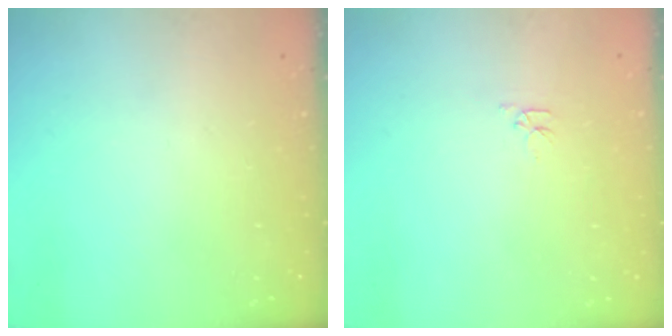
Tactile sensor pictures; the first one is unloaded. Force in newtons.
{"total": 2.8, "press": 2.7, "slide": 0.4}